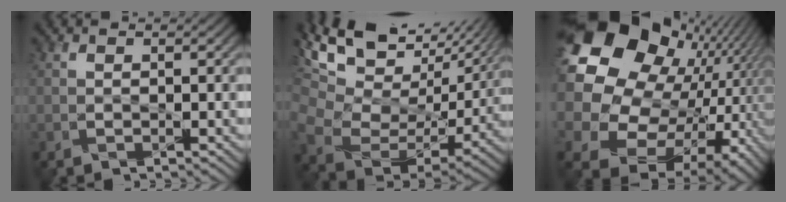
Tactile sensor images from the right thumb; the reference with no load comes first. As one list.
[{"total": 16.4, "force": [9.1, 9.1, 10.1], "torque": [-0.234, 0.017, 0.169]}, {"total": 21.5, "force": [4.2, 17.0, 12.5], "torque": [-0.281, -0.019, 0.096]}]